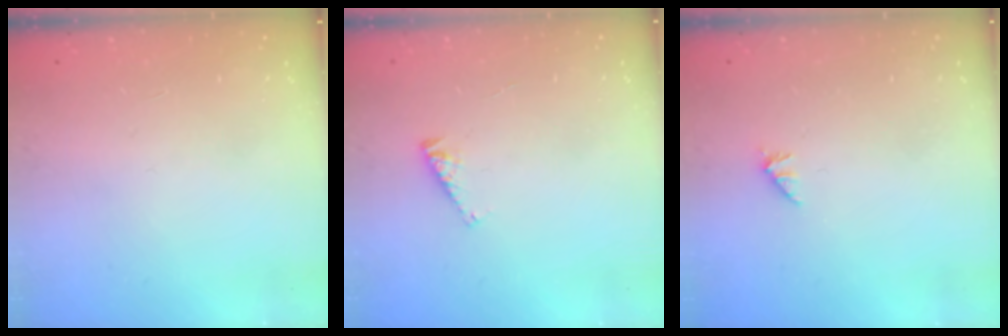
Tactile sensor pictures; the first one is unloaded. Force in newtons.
{"total": 4.2, "press": 4.2, "slide": 0.5}
{"total": 0.0}